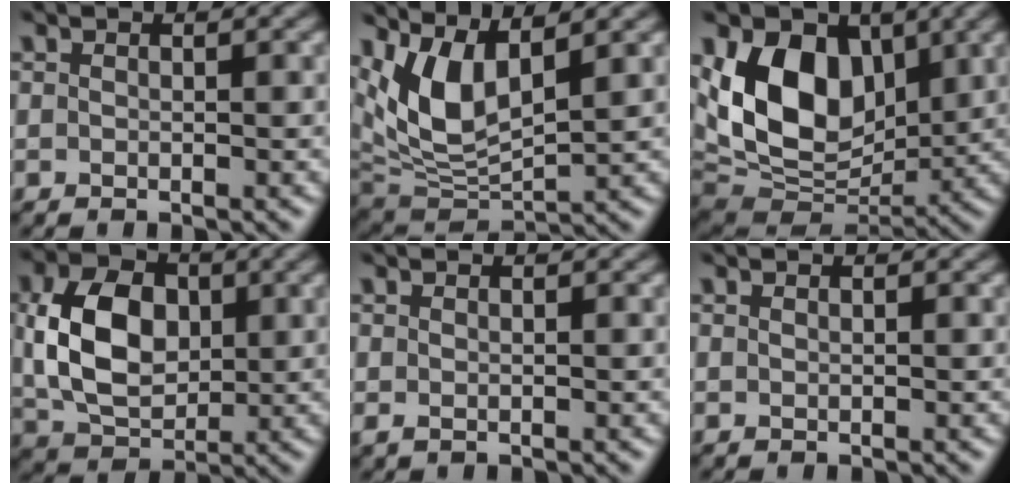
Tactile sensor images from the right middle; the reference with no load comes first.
{"total": 7.3, "force": [3.2, 3.4, 5.6], "torque": [-0.123, -0.009, 0.064]}
{"total": 11.4, "force": [3.1, 7.8, 7.7], "torque": [-0.135, -0.003, 0.046]}
{"total": 8.3, "force": [1.0, 5.8, 5.9], "torque": [-0.124, 0.006, 0.018]}
{"total": 0.6, "force": [0.2, 0.3, 0.4], "torque": [-0.011, -0.001, 0.004]}
{"total": 0.0}